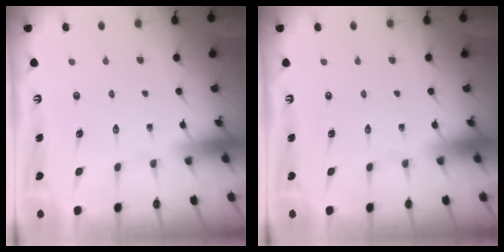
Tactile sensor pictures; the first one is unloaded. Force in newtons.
{"total": 0.0}